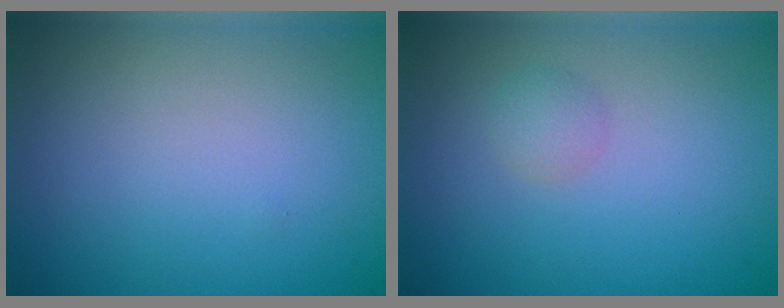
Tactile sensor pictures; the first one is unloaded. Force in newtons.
{"total": 1.3, "press": 1.3, "slide": 0.0}